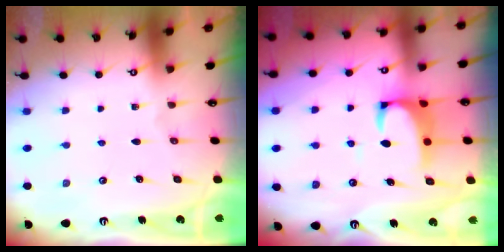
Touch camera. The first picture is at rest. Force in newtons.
{"total": 2.7, "press": 2.5, "slide": 1.1}